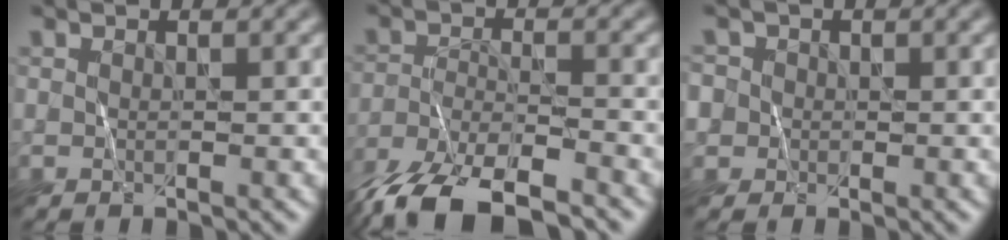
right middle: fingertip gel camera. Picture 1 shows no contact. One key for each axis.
{"total": 8.0, "fx": -6.8, "fy": 2.0, "fz": 3.9, "tx": -0.067, "ty": -0.003, "tz": -0.125}
{"total": 2.5, "fx": -0.3, "fy": 2.5, "fz": 0.2, "tx": 0.005, "ty": 0.012, "tz": -0.020}